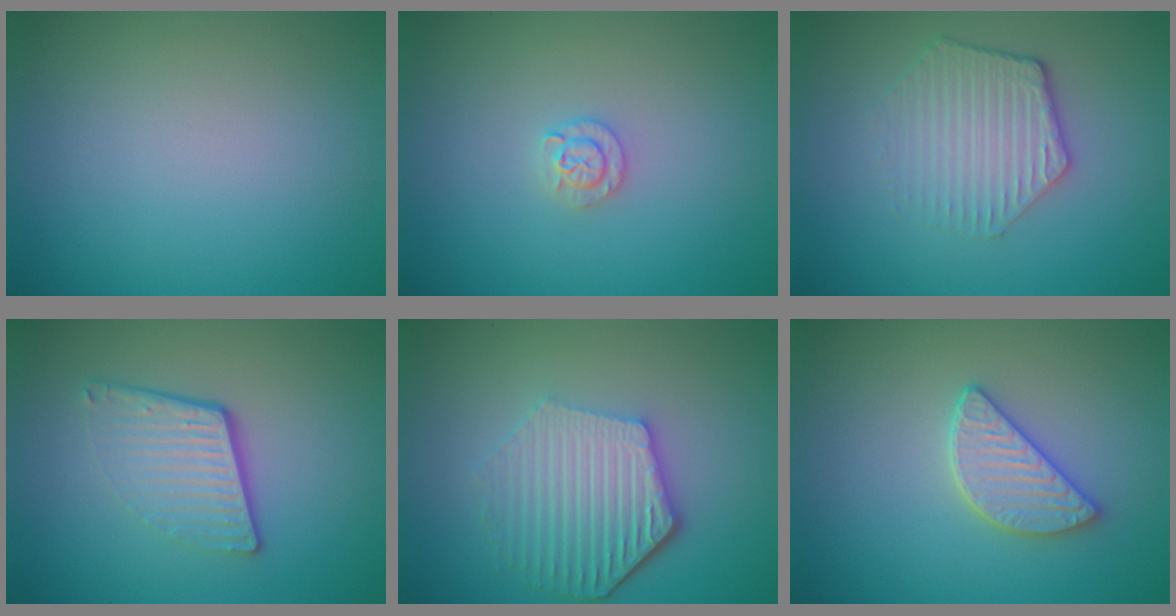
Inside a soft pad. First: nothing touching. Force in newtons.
{"total": 1.5, "press": 1.5, "slide": 0.1}
{"total": 3.6, "press": 3.0, "slide": 2.0}
{"total": 4.3, "press": 2.8, "slide": 3.3}
{"total": 5.9, "press": 4.4, "slide": 3.9}
{"total": 2.9, "press": 2.8, "slide": 0.9}